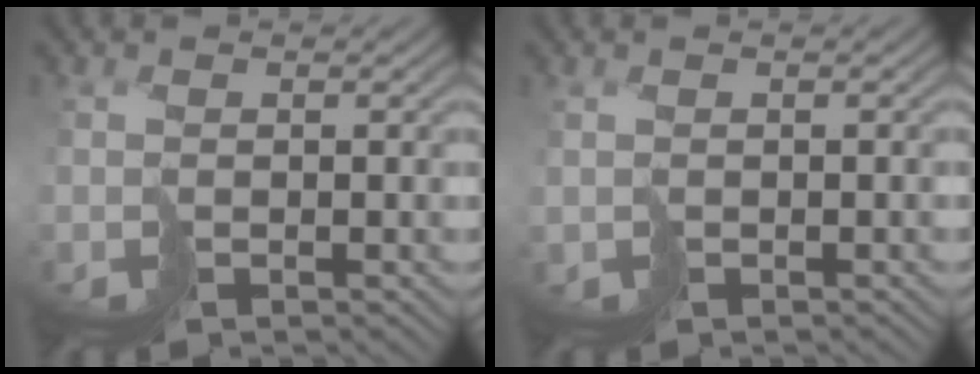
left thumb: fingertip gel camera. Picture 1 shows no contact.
{"total": 0.7, "force": [0.0, 0.6, 0.3], "torque": [-0.009, -0.003, 0.003]}